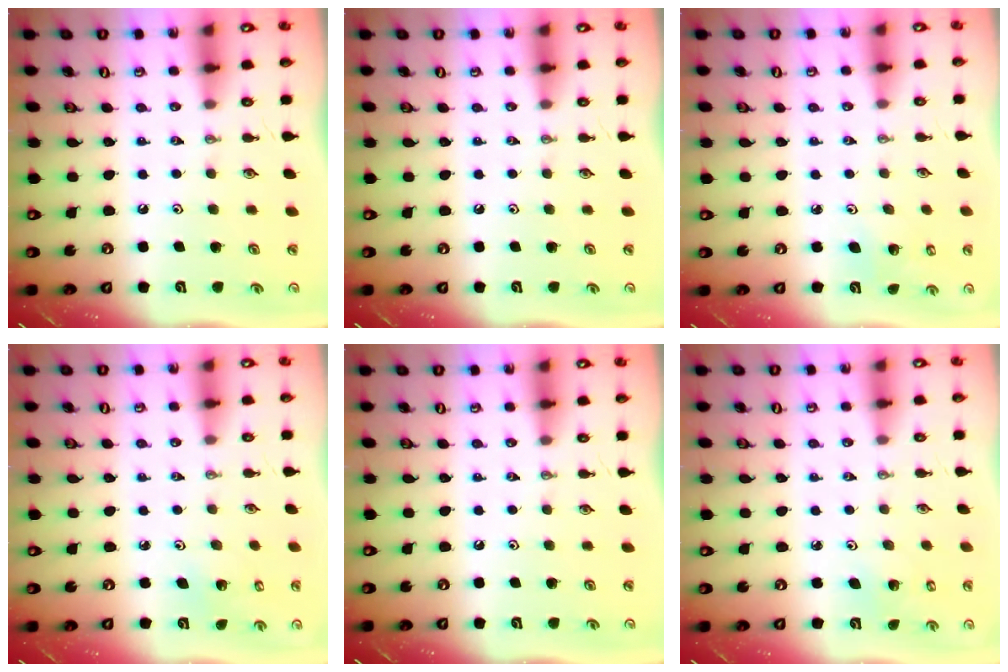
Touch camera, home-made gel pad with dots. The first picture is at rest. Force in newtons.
{"total": 0.0}
{"total": 4.2, "press": 4.1, "slide": 0.9}
{"total": 2.2, "press": 2.2, "slide": 0.2}
{"total": 0.0}
{"total": 2.8, "press": 2.8, "slide": 0.2}